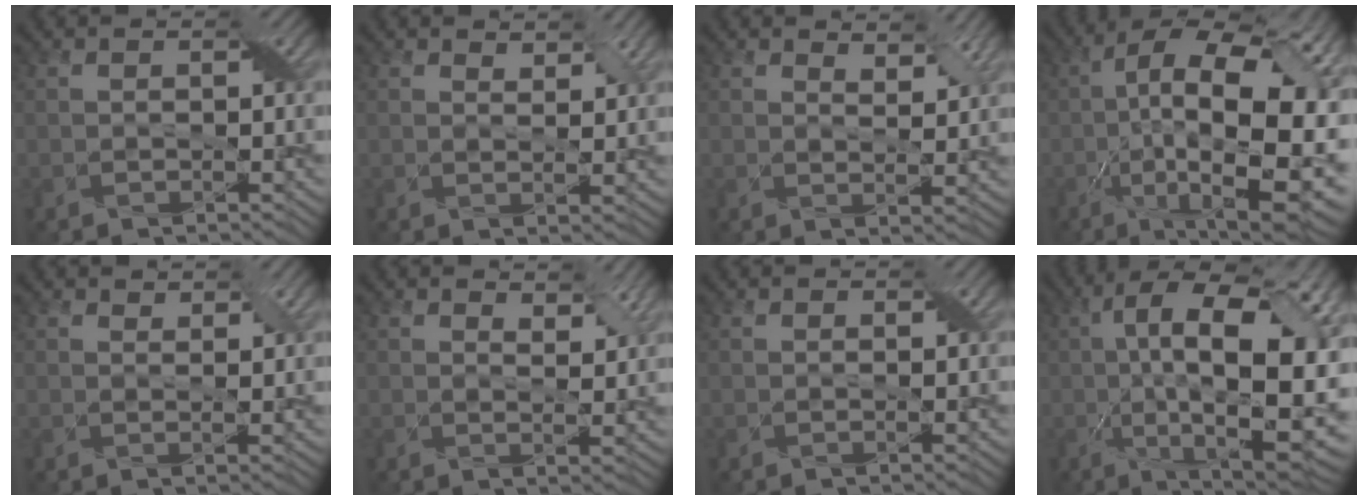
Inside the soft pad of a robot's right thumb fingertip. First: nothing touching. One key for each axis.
{"total": 2.5, "fx": 1.9, "fy": 0.9, "fz": 1.4, "tx": -0.030, "ty": -0.005, "tz": 0.035}
{"total": 4.1, "fx": 3.0, "fy": 1.4, "fz": 2.4, "tx": -0.051, "ty": -0.003, "tz": 0.049}
{"total": 21.0, "fx": -4.1, "fy": 8.3, "fz": 18.9, "tx": -0.264, "ty": 0.012, "tz": -0.075}
{"total": 2.0, "fx": 1.5, "fy": 0.7, "fz": 1.0, "tx": -0.022, "ty": -0.004, "tz": 0.030}
{"total": 3.9, "fx": 2.5, "fy": 1.5, "fz": 2.5, "tx": -0.052, "ty": -0.006, "tz": 0.041}
{"total": 0.9, "fx": 0.4, "fy": 0.4, "fz": 0.8, "tx": -0.014, "ty": -0.003, "tz": 0.007}
{"total": 19.2, "fx": -0.4, "fy": 7.7, "fz": 17.6, "tx": -0.261, "ty": 0.003, "tz": -0.017}